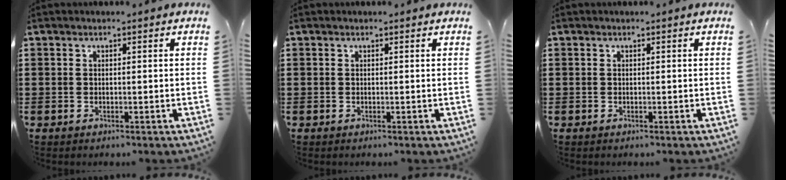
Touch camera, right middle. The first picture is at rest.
{"total": 0.0}
{"total": 0.8, "force": [-0.8, -0.2, 0.1], "torque": [0.000, 0.000, -0.016]}